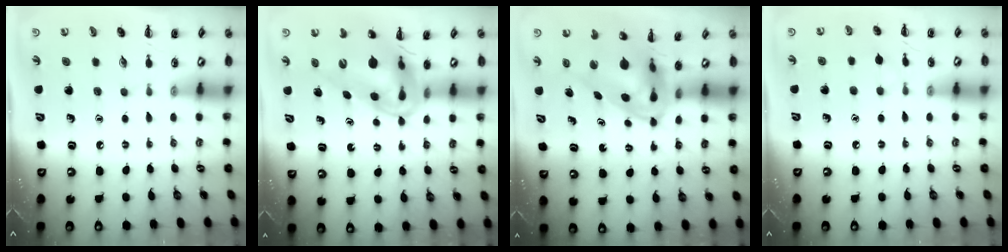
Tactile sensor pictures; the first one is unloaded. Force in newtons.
{"total": 14.3, "press": 13.6, "slide": 4.4}
{"total": 7.3, "press": 7.2, "slide": 1.1}
{"total": 4.1, "press": 3.8, "slide": 1.5}